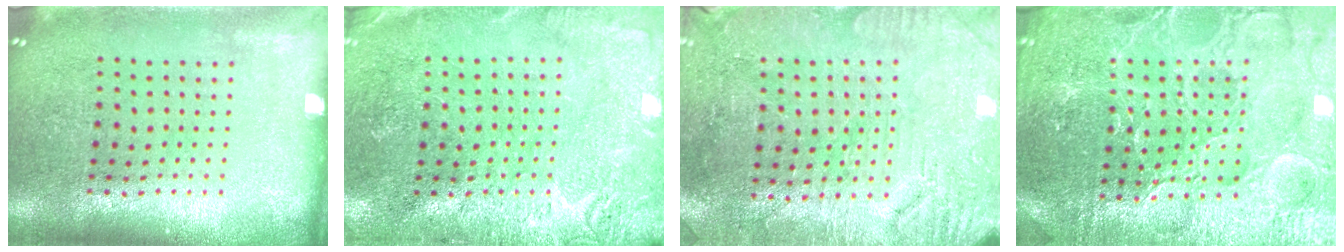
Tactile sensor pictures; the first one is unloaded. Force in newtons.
{"total": 2.7, "press": 2.6, "slide": 0.6}
{"total": 3.0, "press": 2.9, "slide": 0.6}
{"total": 4.6, "press": 4.3, "slide": 1.6}